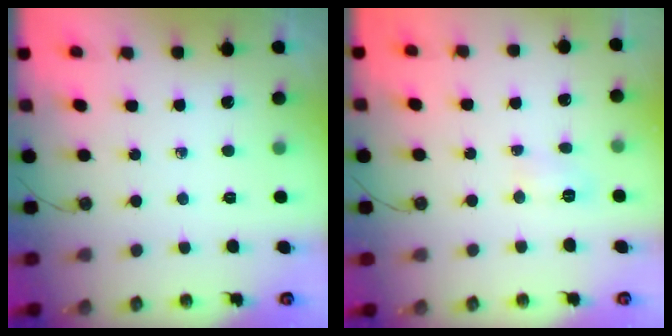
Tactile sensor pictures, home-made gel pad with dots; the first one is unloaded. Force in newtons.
{"total": 3.7, "press": 3.7, "slide": 0.4}